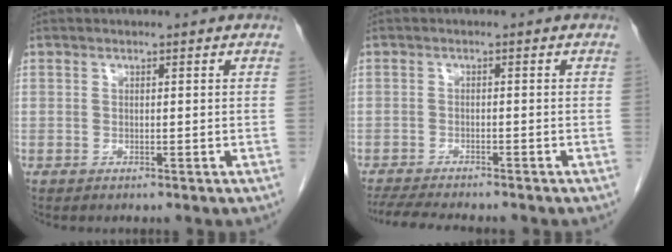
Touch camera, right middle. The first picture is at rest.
{"total": 8.7, "force": [-7.8, 1.1, 3.8], "torque": [-0.060, -0.014, -0.120]}